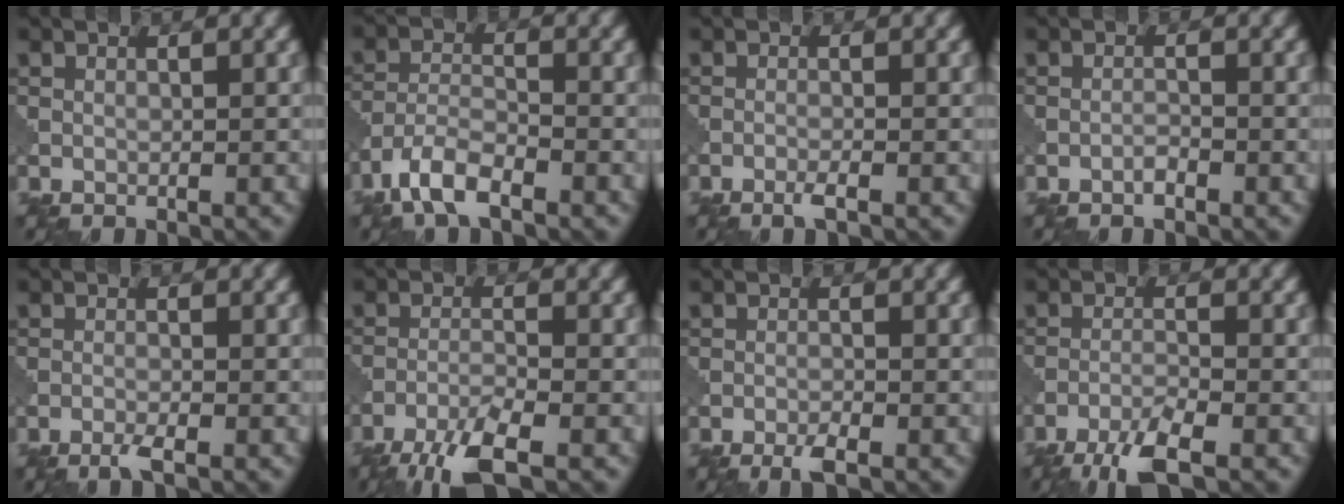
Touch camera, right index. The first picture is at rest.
{"total": 4.8, "force": [-3.5, 1.5, 2.9], "torque": [-0.060, -0.003, -0.078]}
{"total": 1.3, "force": [-0.8, 0.1, 1.0], "torque": [-0.018, 0.002, -0.022]}
{"total": 0.9, "force": [-0.7, 0.1, 0.5], "torque": [-0.010, 0.003, -0.015]}
{"total": 1.6, "force": [-1.1, 0.1, 1.1], "torque": [-0.022, 0.000, -0.026]}
{"total": 5.3, "force": [-3.7, 0.9, 3.6], "torque": [-0.070, -0.008, -0.078]}
{"total": 1.9, "force": [-1.3, 0.3, 1.4], "torque": [-0.026, 0.000, -0.027]}
{"total": 4.3, "force": [-3.0, 0.6, 2.9], "torque": [-0.061, -0.004, -0.064]}